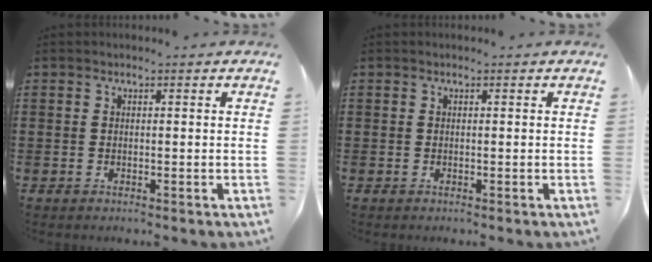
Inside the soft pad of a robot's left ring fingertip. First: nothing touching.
{"total": 0.0}